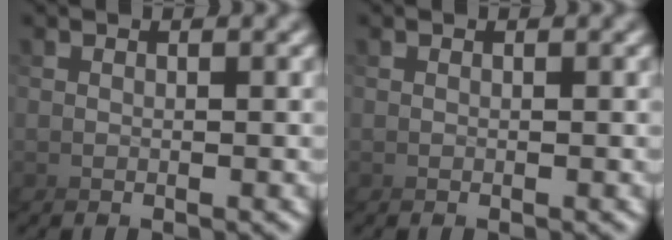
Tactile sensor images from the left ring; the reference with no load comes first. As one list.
[{"total": 0.0}]